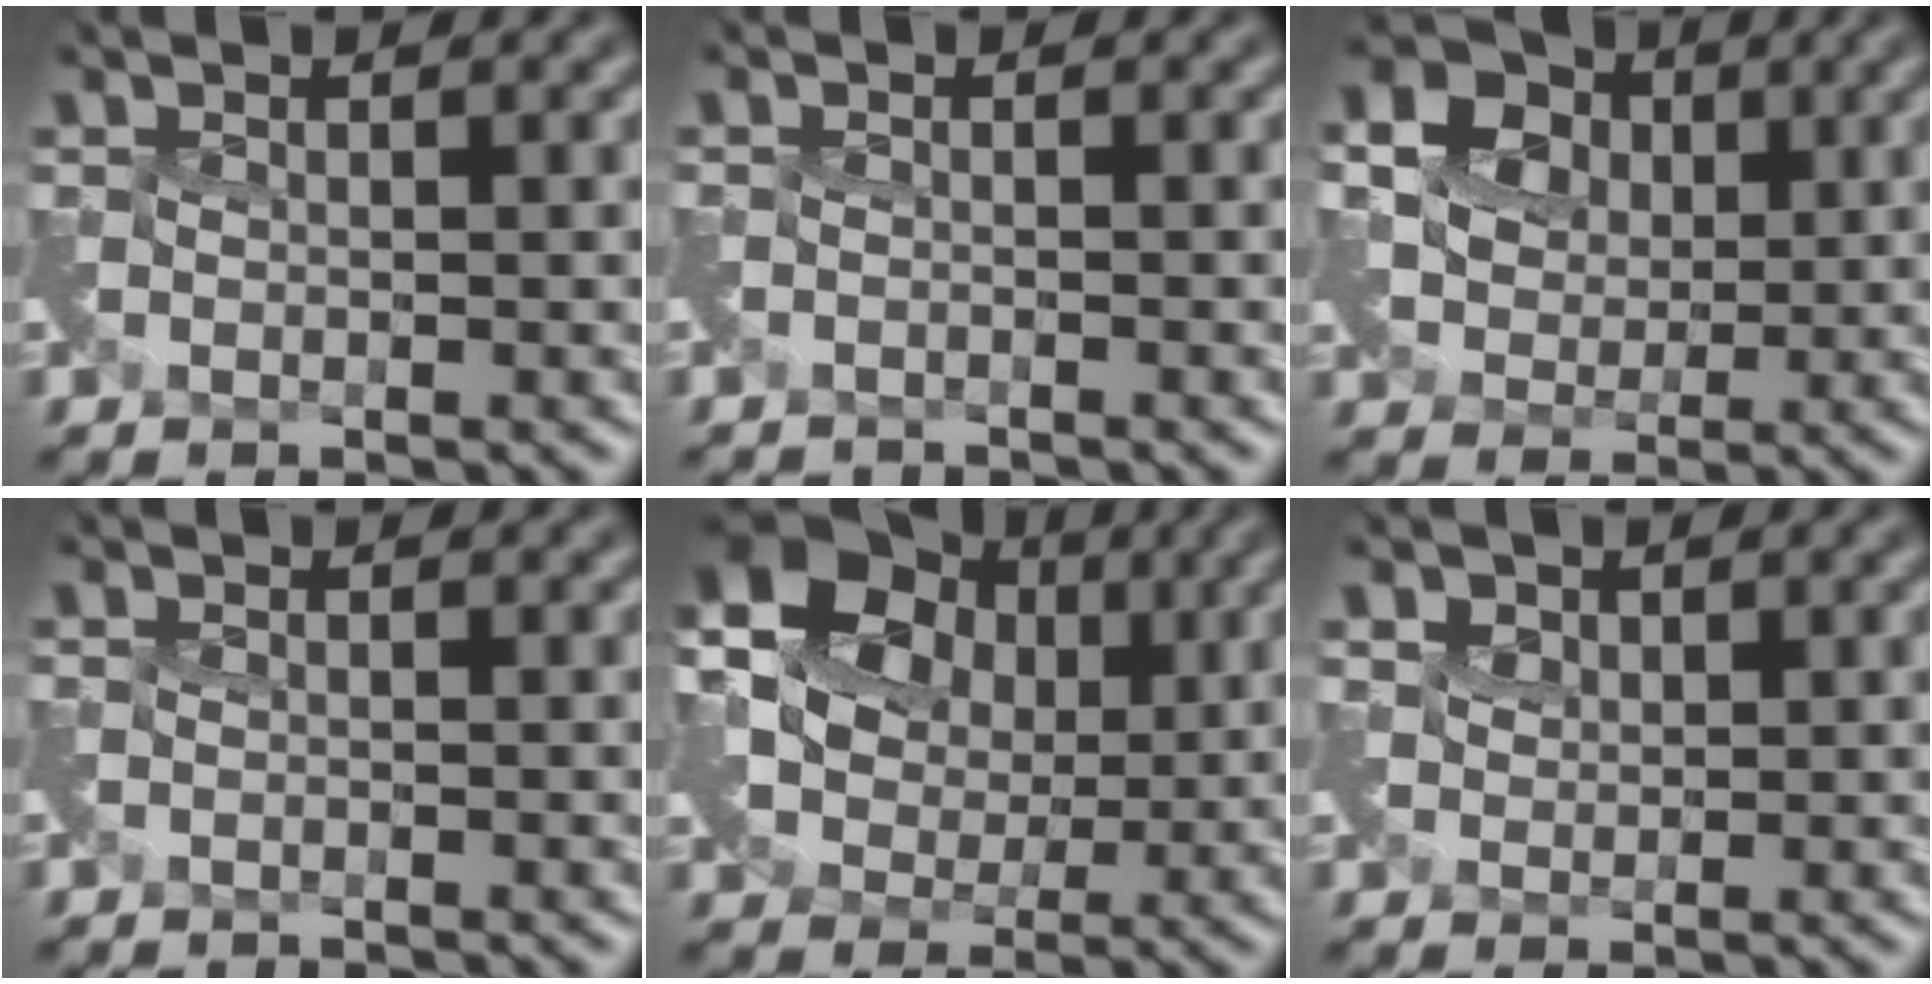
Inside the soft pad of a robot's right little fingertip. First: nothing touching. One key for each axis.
{"total": 1.8, "fx": -1.7, "fy": -0.4, "fz": -0.5, "tx": 0.008, "ty": -0.018, "tz": -0.039}
{"total": 7.9, "fx": 3.1, "fy": 6.2, "fz": 3.8, "tx": -0.074, "ty": 0.037, "tz": 0.038}
{"total": 1.1, "fx": -1.0, "fy": -0.3, "fz": -0.5, "tx": 0.008, "ty": -0.010, "tz": -0.025}
{"total": 14.1, "fx": 4.5, "fy": 11.3, "fz": 7.1, "tx": -0.148, "ty": 0.043, "tz": 0.073}
{"total": 1.4, "fx": 1.0, "fy": 0.9, "fz": 0.2, "tx": -0.001, "ty": 0.007, "tz": 0.020}